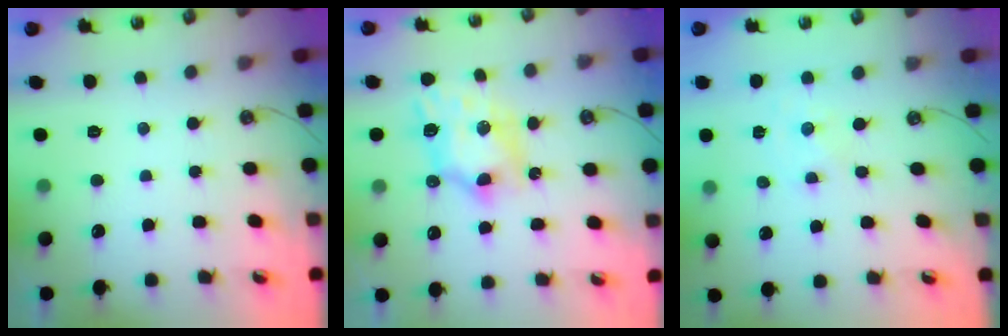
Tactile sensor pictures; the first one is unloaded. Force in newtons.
{"total": 10.5, "press": 10.5, "slide": 0.5}
{"total": 0.0}